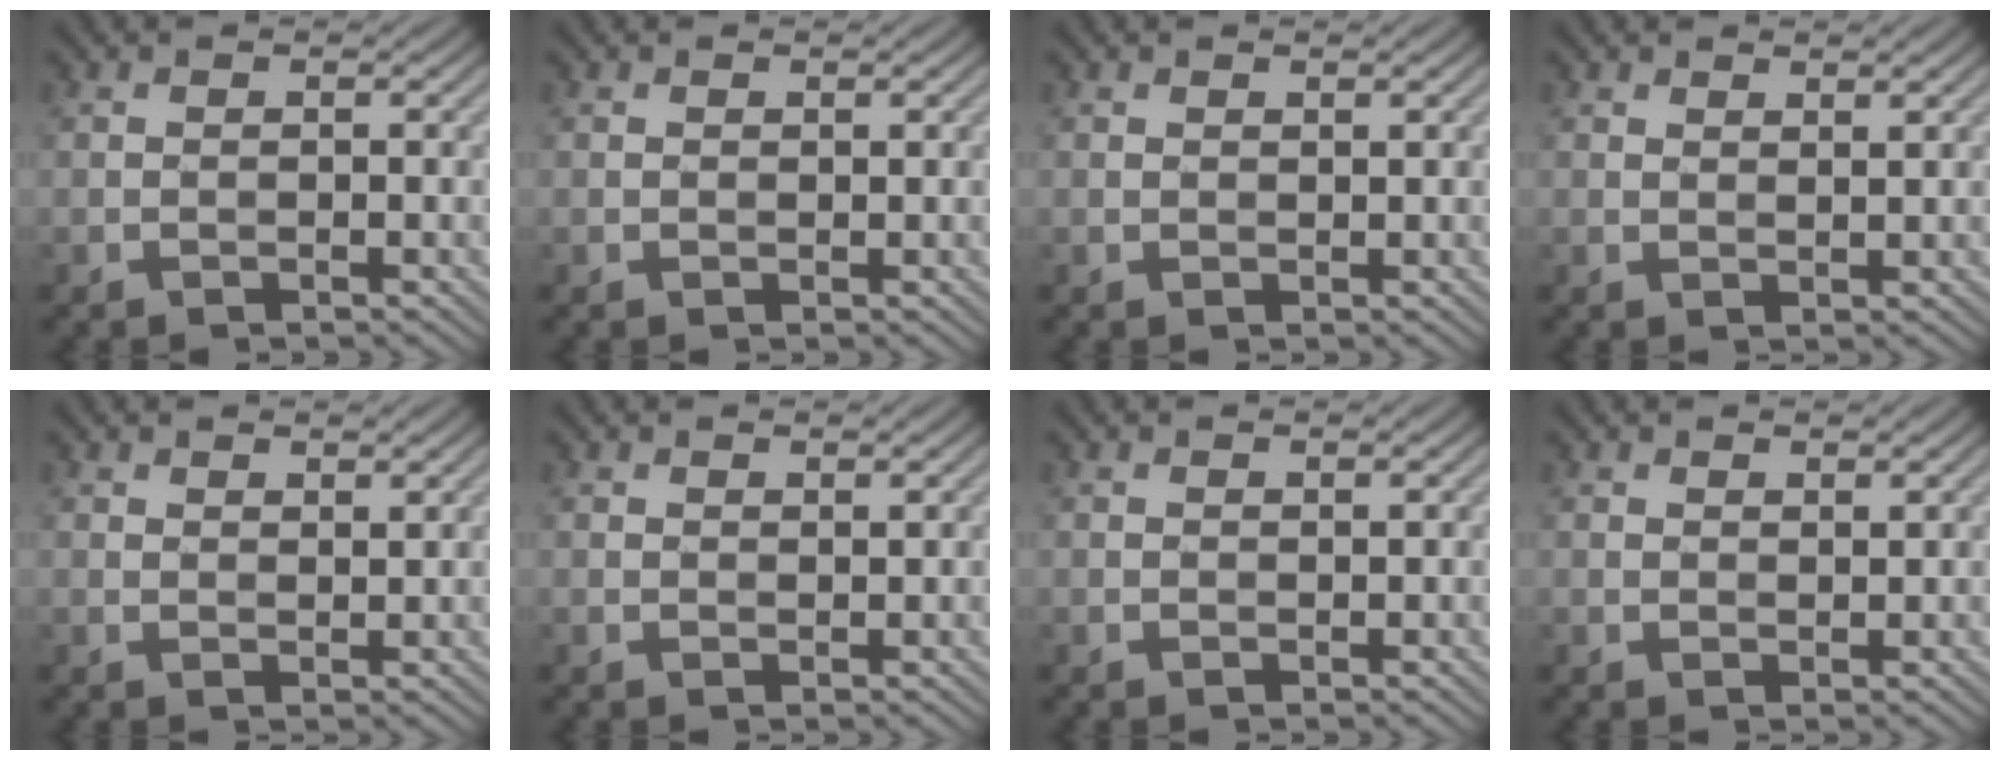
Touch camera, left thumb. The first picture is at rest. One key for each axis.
{"total": 0.8, "fx": 0.5, "fy": 0.4, "fz": 0.4, "tx": -0.005, "ty": 0.001, "tz": 0.012}
{"total": 1.0, "fx": 0.8, "fy": 0.5, "fz": 0.5, "tx": -0.006, "ty": 0.001, "tz": 0.019}
{"total": 2.2, "fx": 1.7, "fy": 0.7, "fz": 1.1, "tx": -0.014, "ty": -0.002, "tz": 0.034}
{"total": 2.5, "fx": 1.9, "fy": 1.0, "fz": 1.3, "tx": -0.019, "ty": -0.001, "tz": 0.039}
{"total": 1.5, "fx": 1.1, "fy": 0.7, "fz": 0.8, "tx": -0.009, "ty": 0.000, "tz": 0.025}
{"total": 0.9, "fx": 0.6, "fy": 0.4, "fz": 0.4, "tx": -0.006, "ty": 0.001, "tz": 0.015}
{"total": 2.0, "fx": 1.5, "fy": 0.9, "fz": 1.0, "tx": -0.013, "ty": 0.000, "tz": 0.032}